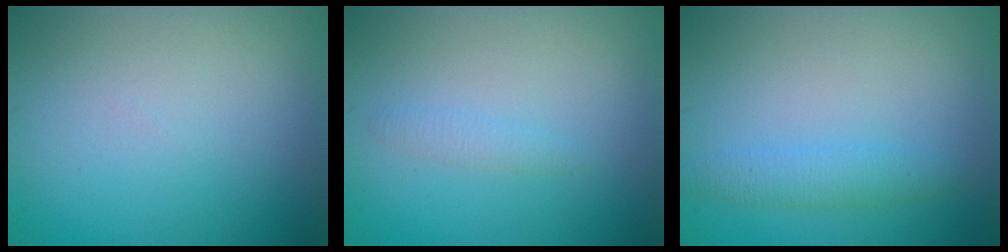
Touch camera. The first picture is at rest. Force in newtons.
{"total": 1.0, "press": 0.9, "slide": 0.1}
{"total": 2.0, "press": 2.0, "slide": 0.1}